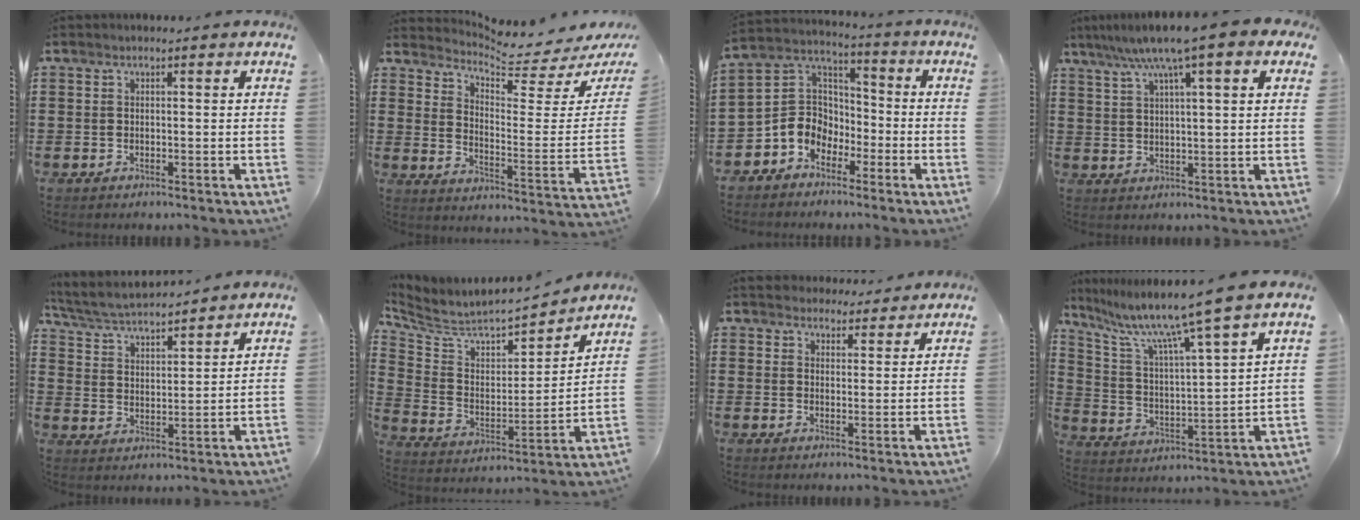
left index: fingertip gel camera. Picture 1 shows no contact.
{"total": 4.1, "force": [4.0, 0.0, 0.9], "torque": [-0.039, -0.048, 0.060]}
{"total": 6.6, "force": [-2.8, 5.7, 1.5], "torque": [-0.063, 0.004, -0.063]}
{"total": 8.6, "force": [5.7, 0.8, 6.4], "torque": [-0.139, -0.009, 0.097]}
{"total": 4.9, "force": [4.7, 0.3, 1.4], "torque": [-0.050, -0.028, 0.079]}
{"total": 5.2, "force": [4.6, 2.0, 1.3], "torque": [-0.058, -0.041, 0.073]}
{"total": 3.8, "force": [3.6, 1.2, -0.1], "torque": [-0.012, -0.006, 0.068]}
{"total": 9.8, "force": [7.9, -1.0, 5.6], "torque": [-0.141, -0.052, 0.124]}